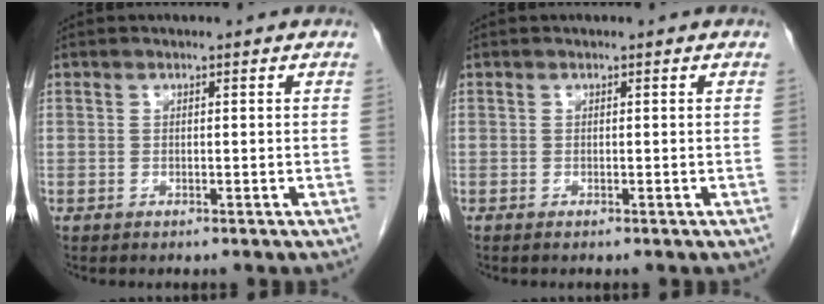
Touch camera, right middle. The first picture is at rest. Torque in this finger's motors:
{"motor_torque": [-0.44, -0.16, -0.04, -0.01]}